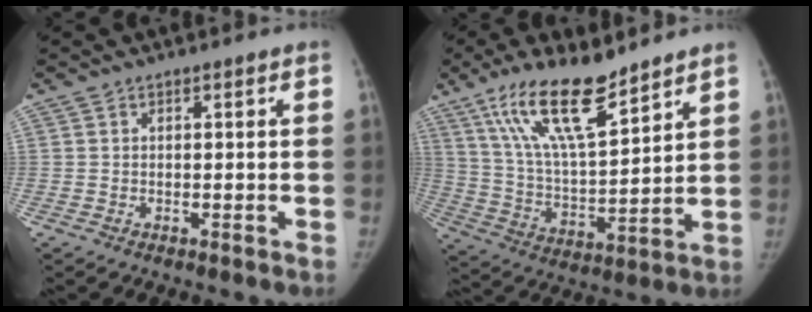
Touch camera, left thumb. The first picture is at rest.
{"total": 17.0, "force": [11.6, 4.8, 11.5], "torque": [-0.188, -0.059, 0.225]}